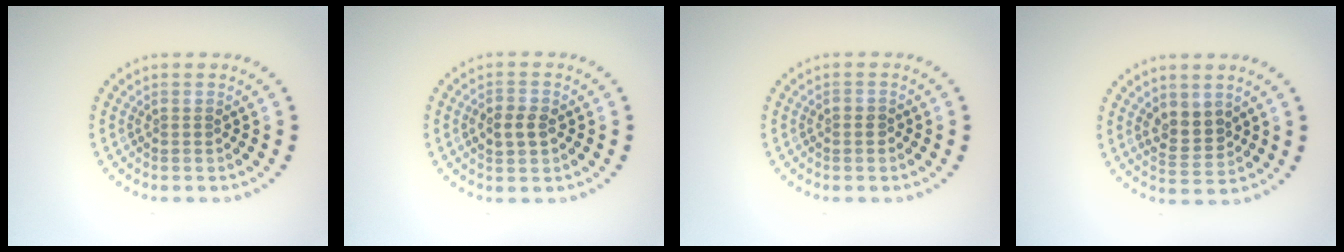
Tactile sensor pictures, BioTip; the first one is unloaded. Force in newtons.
{"total": 2.4, "press": 2.4, "slide": 0.1}
{"total": 0.5, "press": 0.4, "slide": 0.3}
{"total": 2.7, "press": 2.5, "slide": 0.9}